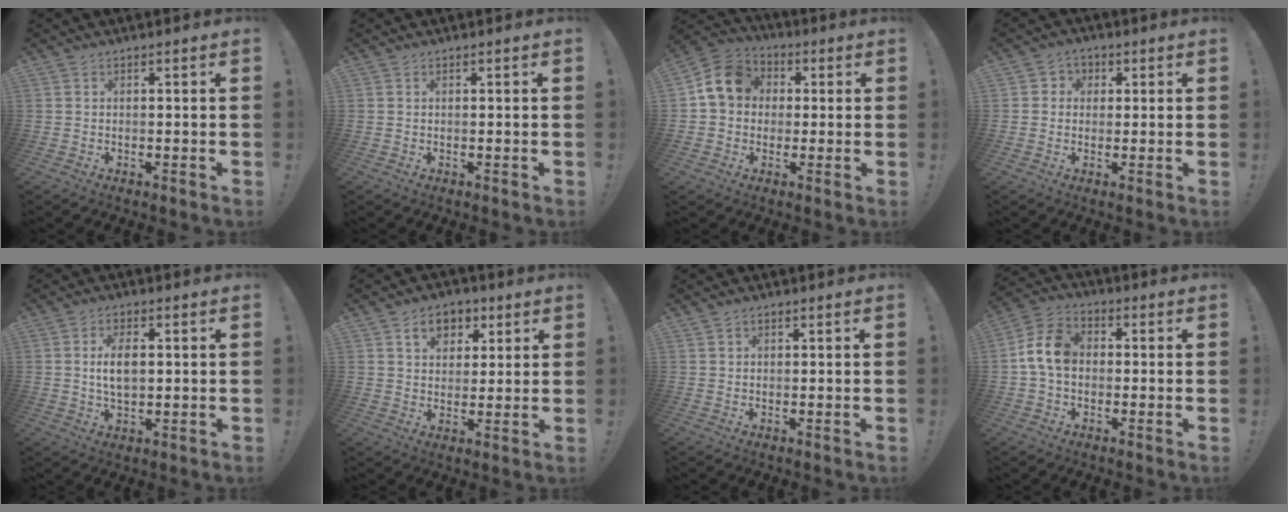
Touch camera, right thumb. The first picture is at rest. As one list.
[{"total": 0.0}, {"total": 11.9, "force": [2.6, 9.9, 6.1], "torque": [-0.092, 0.013, 0.058]}, {"total": 3.8, "force": [0.0, 3.7, 1.0], "torque": [-0.007, 0.005, 0.000]}, {"total": 6.7, "force": [0.8, 3.4, 5.7], "torque": [-0.094, 0.000, 0.011]}, {"total": 8.8, "force": [4.3, 6.6, 3.9], "torque": [-0.049, -0.011, 0.080]}, {"total": 0.9, "force": [0.6, 0.7, 0.1], "torque": [0.005, -0.002, 0.009]}, {"total": 10.5, "force": [0.4, 7.4, 7.4], "torque": [-0.134, 0.009, 0.011]}]